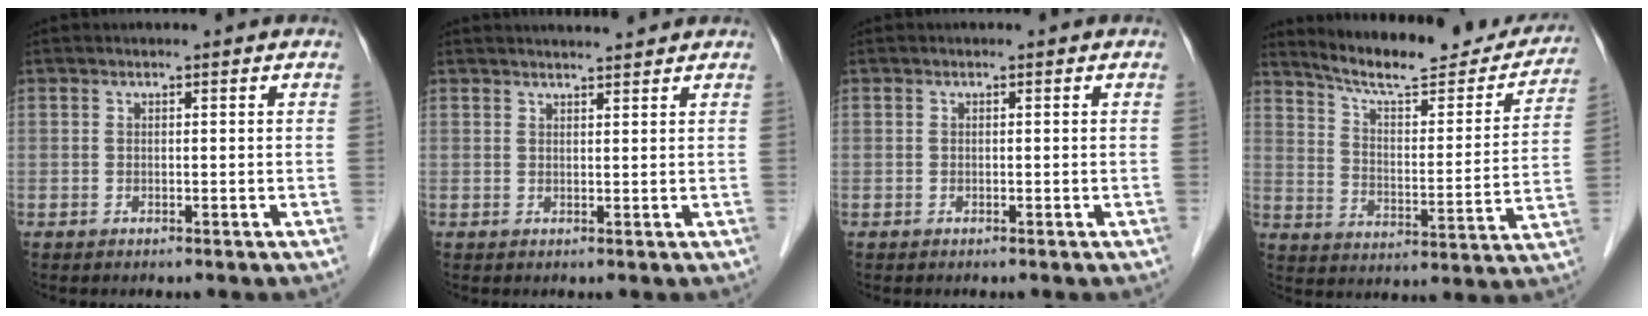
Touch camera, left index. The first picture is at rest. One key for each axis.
{"total": 4.0, "fx": 3.8, "fy": 0.0, "fz": 1.2, "tx": -0.019, "ty": 0.016, "tz": 0.050}
{"total": 0.0}
{"total": 20.7, "fx": 18.8, "fy": 3.9, "fz": 7.7, "tx": -0.106, "ty": -0.032, "tz": 0.252}